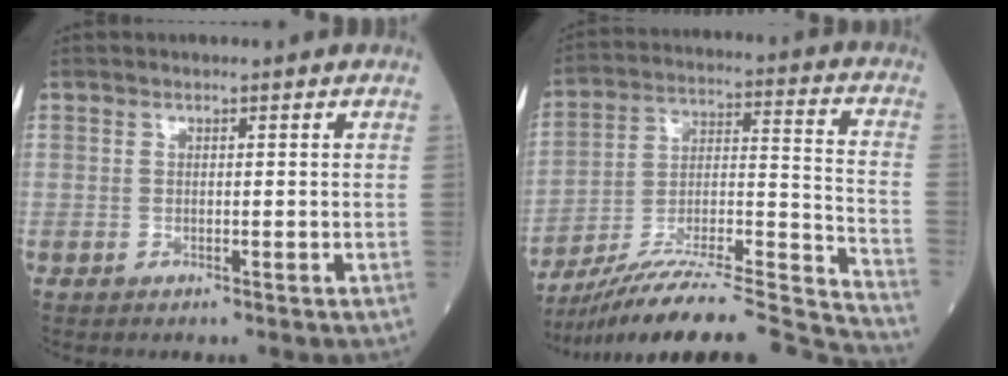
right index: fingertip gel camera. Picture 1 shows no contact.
{"total": 26.7, "force": [-24.7, -0.3, 10.2], "torque": [-0.126, -0.009, -0.377]}